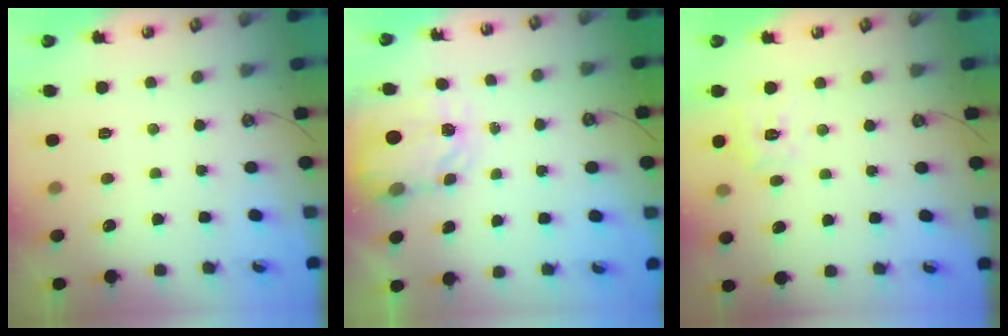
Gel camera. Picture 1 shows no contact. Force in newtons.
{"total": 3.8, "press": 3.8, "slide": 0.5}
{"total": 9.3, "press": 9.3, "slide": 0.9}